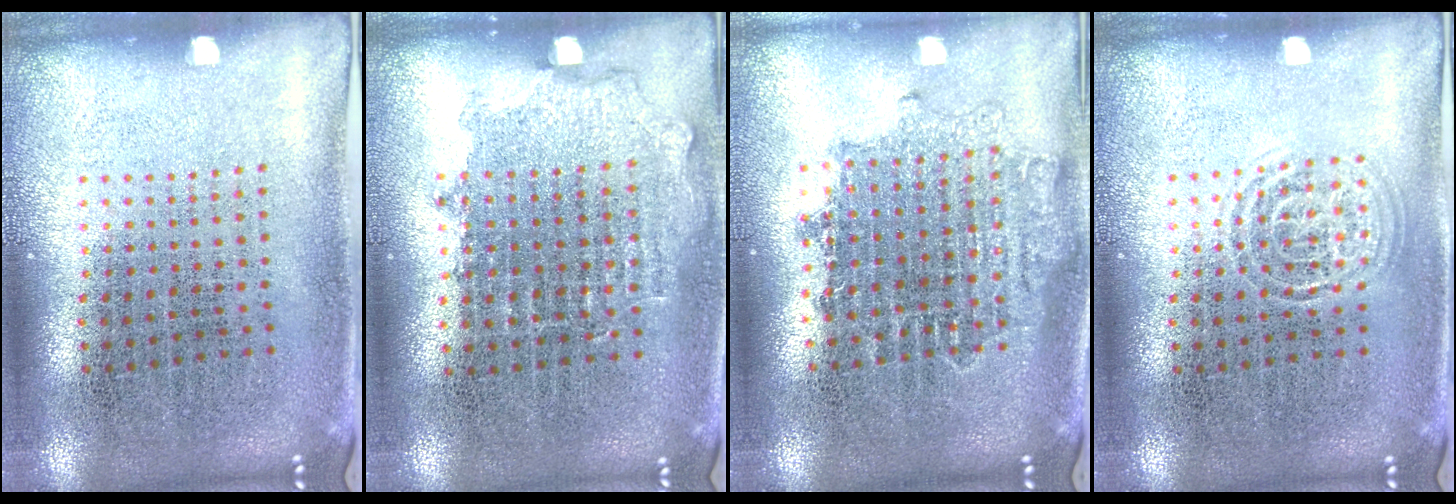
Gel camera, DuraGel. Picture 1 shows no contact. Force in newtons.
{"total": 0.8, "press": 0.8, "slide": 0.3}
{"total": 1.6, "press": 1.3, "slide": 0.8}
{"total": 0.8, "press": 0.8, "slide": 0.1}